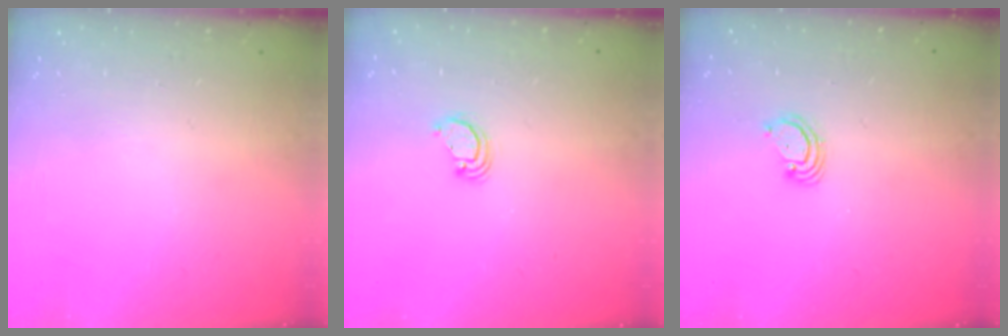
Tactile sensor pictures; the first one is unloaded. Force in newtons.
{"total": 2.9, "press": 2.9, "slide": 0.1}
{"total": 2.8, "press": 2.8, "slide": 0.3}